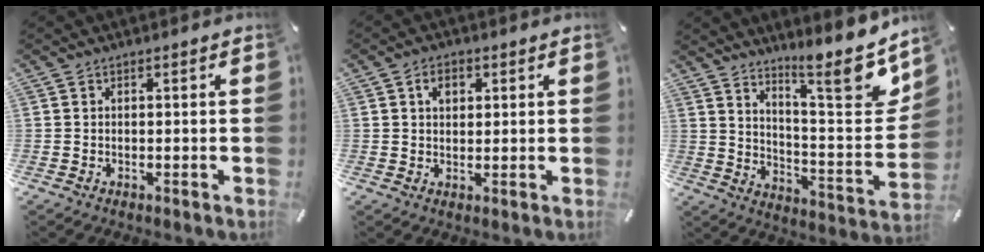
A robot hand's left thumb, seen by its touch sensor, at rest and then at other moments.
{"total": 3.3, "force": [1.3, 2.4, 1.9], "torque": [-0.027, 0.001, 0.018]}
{"total": 16.4, "force": [12.4, 3.5, 10.1], "torque": [-0.136, -0.117, 0.196]}